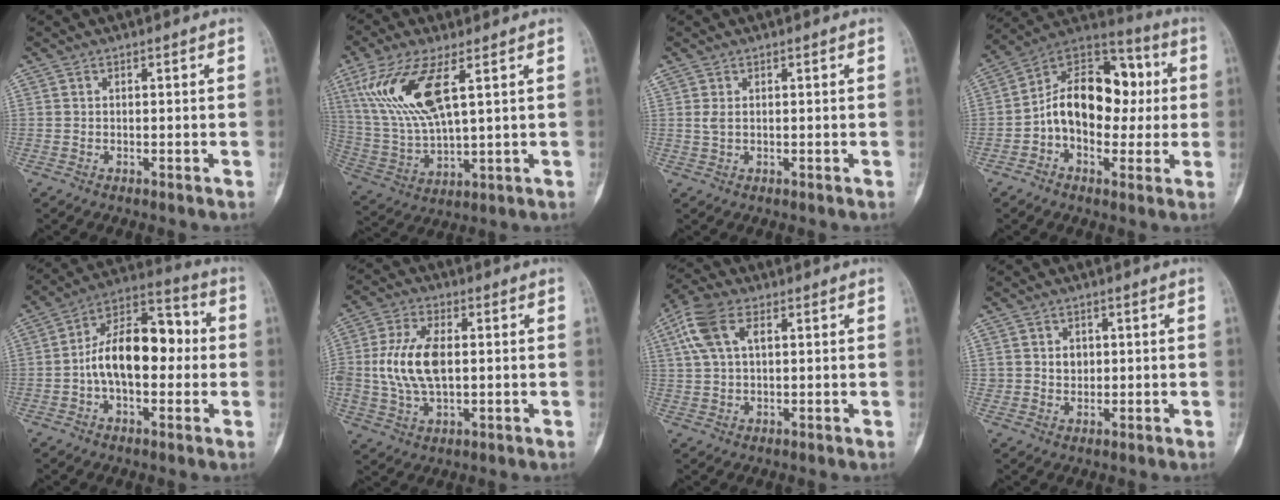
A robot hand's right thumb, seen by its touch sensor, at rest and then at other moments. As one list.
[{"total": 14.8, "force": [6.0, 4.8, 12.6], "torque": [-0.281, -0.021, 0.127]}, {"total": 1.2, "force": [0.3, 0.8, 0.8], "torque": [-0.020, 0.004, 0.010]}, {"total": 18.1, "force": [0.3, 12.2, 13.4], "torque": [-0.166, 0.044, -0.007]}, {"total": 16.0, "force": [-0.5, 9.0, 13.2], "torque": [-0.194, 0.044, -0.022]}, {"total": 11.7, "force": [0.7, 6.3, 9.9], "torque": [-0.206, 0.004, 0.017]}, {"total": 8.8, "force": [3.4, 4.4, 6.9], "torque": [-0.157, 0.017, 0.065]}, {"total": 2.9, "force": [0.7, 2.4, 1.4], "torque": [-0.006, -0.003, 0.015]}]